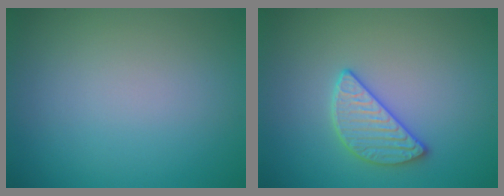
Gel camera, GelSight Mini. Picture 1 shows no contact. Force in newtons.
{"total": 2.8, "press": 2.7, "slide": 0.7}